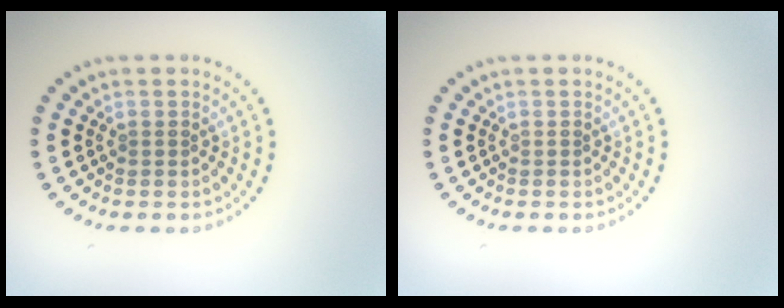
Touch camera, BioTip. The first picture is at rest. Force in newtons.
{"total": 0.0}